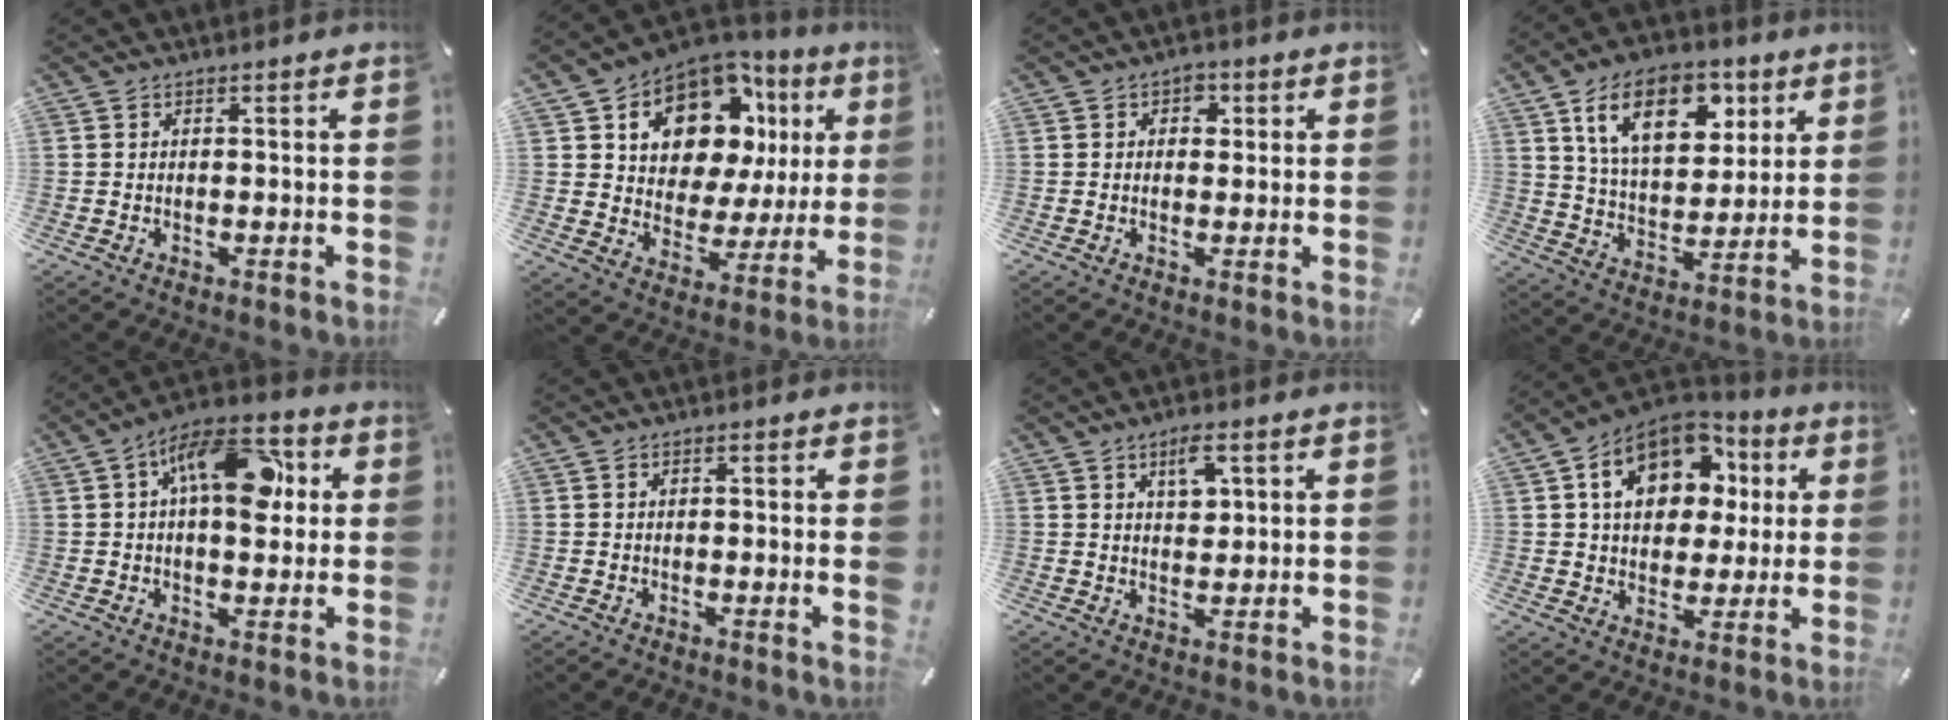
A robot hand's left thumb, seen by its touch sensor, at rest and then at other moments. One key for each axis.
{"total": 13.5, "fx": 7.8, "fy": 8.9, "fz": 6.4, "tx": -0.116, "ty": -0.060, "tz": 0.141}
{"total": 2.6, "fx": 0.5, "fy": 2.3, "fz": 1.1, "tx": 0.006, "ty": -0.005, "tz": -0.001}
{"total": 16.8, "fx": 8.1, "fy": 10.5, "fz": 10.4, "tx": -0.180, "ty": -0.013, "tz": 0.146}
{"total": 15.2, "fx": 4.1, "fy": 8.2, "fz": 12.1, "tx": -0.170, "ty": -0.007, "tz": 0.070}
{"total": 1.6, "fx": 0.1, "fy": -0.1, "fz": 1.6, "tx": -0.027, "ty": -0.007, "tz": 0.000}
{"total": 5.2, "fx": 2.5, "fy": 3.0, "fz": 3.5, "tx": -0.037, "ty": -0.008, "tz": 0.035}
{"total": 15.3, "fx": 5.7, "fy": 11.5, "fz": 8.3, "tx": -0.134, "ty": -0.010, "tz": 0.109}